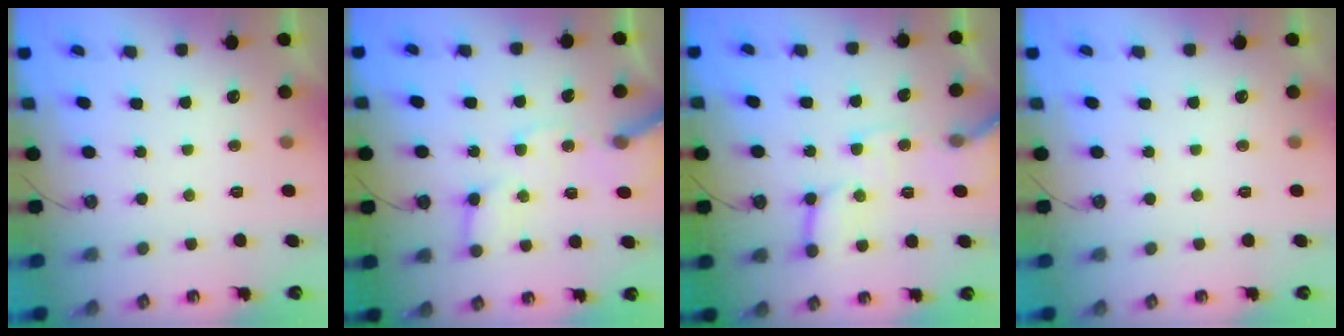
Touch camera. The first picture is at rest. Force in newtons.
{"total": 12.5, "press": 12.3, "slide": 2.0}
{"total": 11.7, "press": 11.6, "slide": 1.5}
{"total": 0.0}